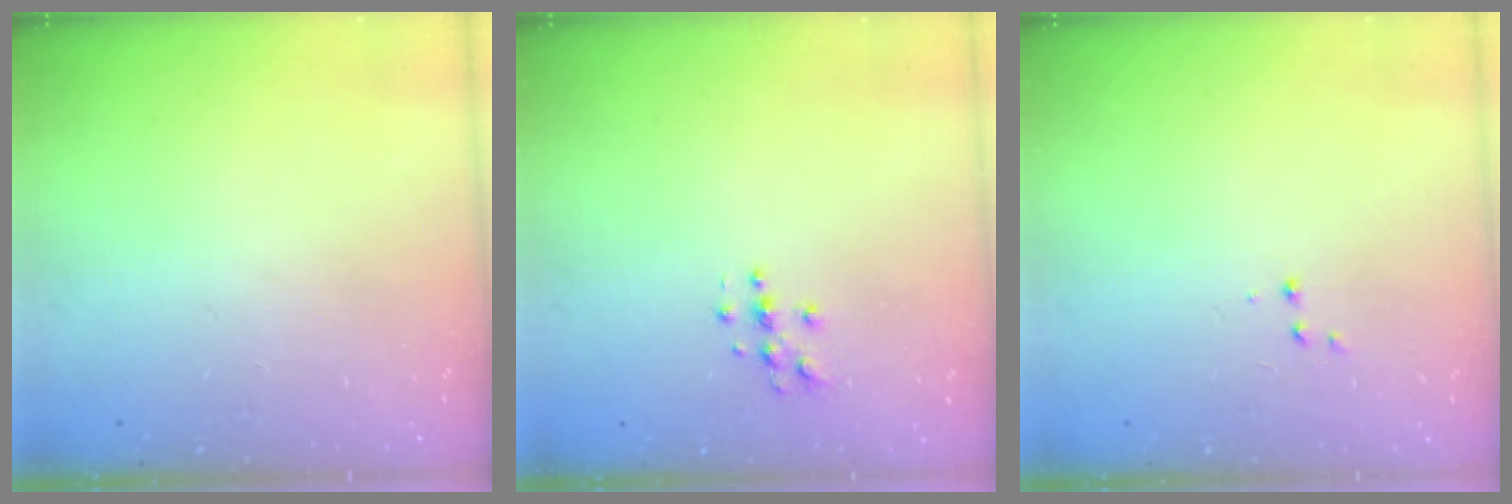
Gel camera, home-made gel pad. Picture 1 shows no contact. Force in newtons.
{"total": 4.6, "press": 4.6, "slide": 0.4}
{"total": 2.6, "press": 2.5, "slide": 0.6}